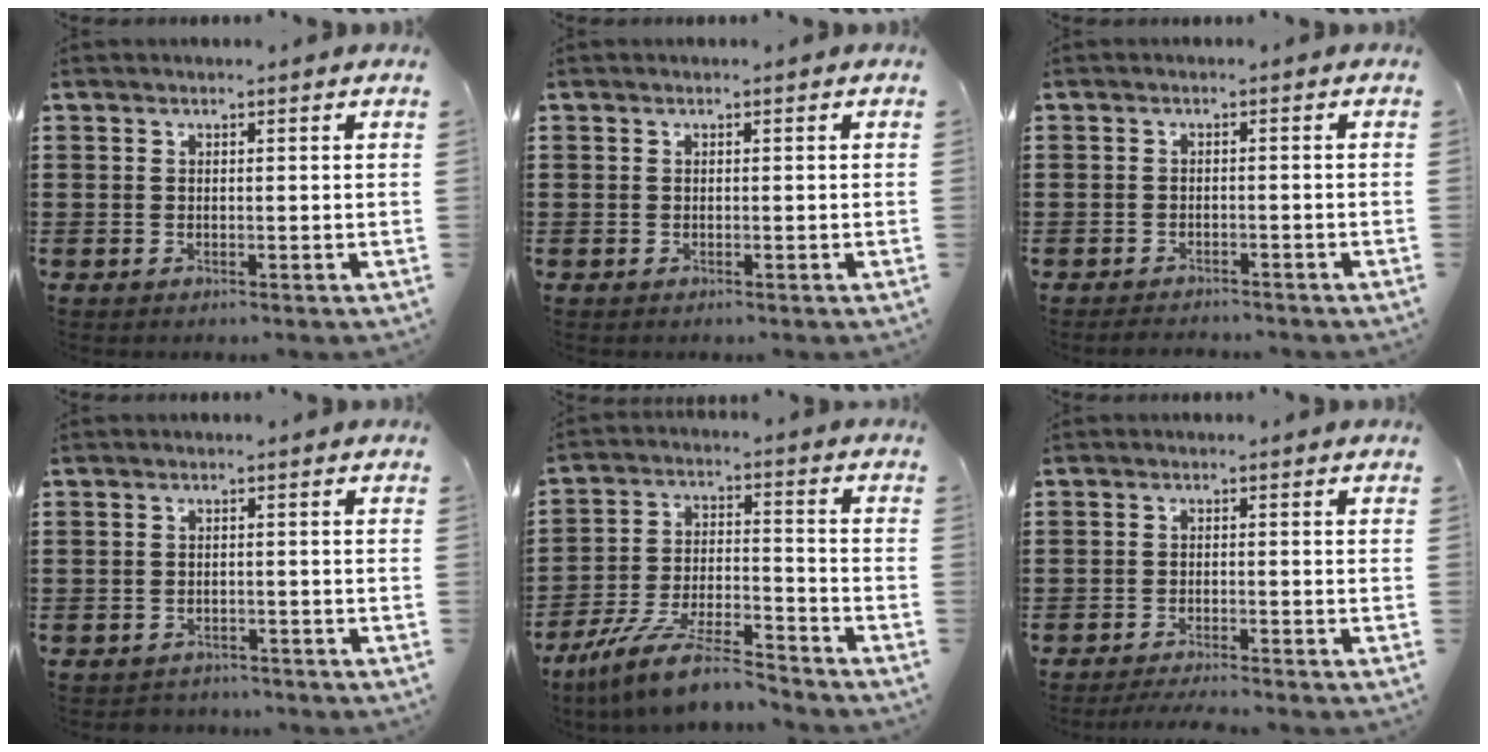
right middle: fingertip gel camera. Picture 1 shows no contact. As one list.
[{"total": 0.0}, {"total": 1.4, "force": [-1.4, 0.1, 0.1], "torque": [-0.006, 0.001, -0.030]}, {"total": 1.4, "force": [-1.4, 0.4, -0.1], "torque": [-0.004, 0.001, -0.032]}, {"total": 10.2, "force": [-8.8, 1.1, 5.1], "torque": [-0.100, 0.014, -0.172]}, {"total": 2.1, "force": [-2.0, -0.1, 0.6], "torque": [-0.009, 0.000, -0.039]}]